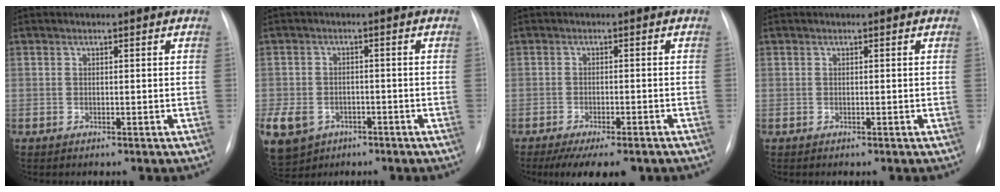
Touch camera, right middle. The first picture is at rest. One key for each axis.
{"total": 17.9, "fx": -8.0, "fy": 14.2, "fz": 7.5, "tx": -0.247, "ty": -0.008, "tz": -0.115}
{"total": 10.0, "fx": -7.7, "fy": 2.7, "fz": 5.7, "tx": -0.071, "ty": -0.009, "tz": -0.106}
{"total": 0.0}